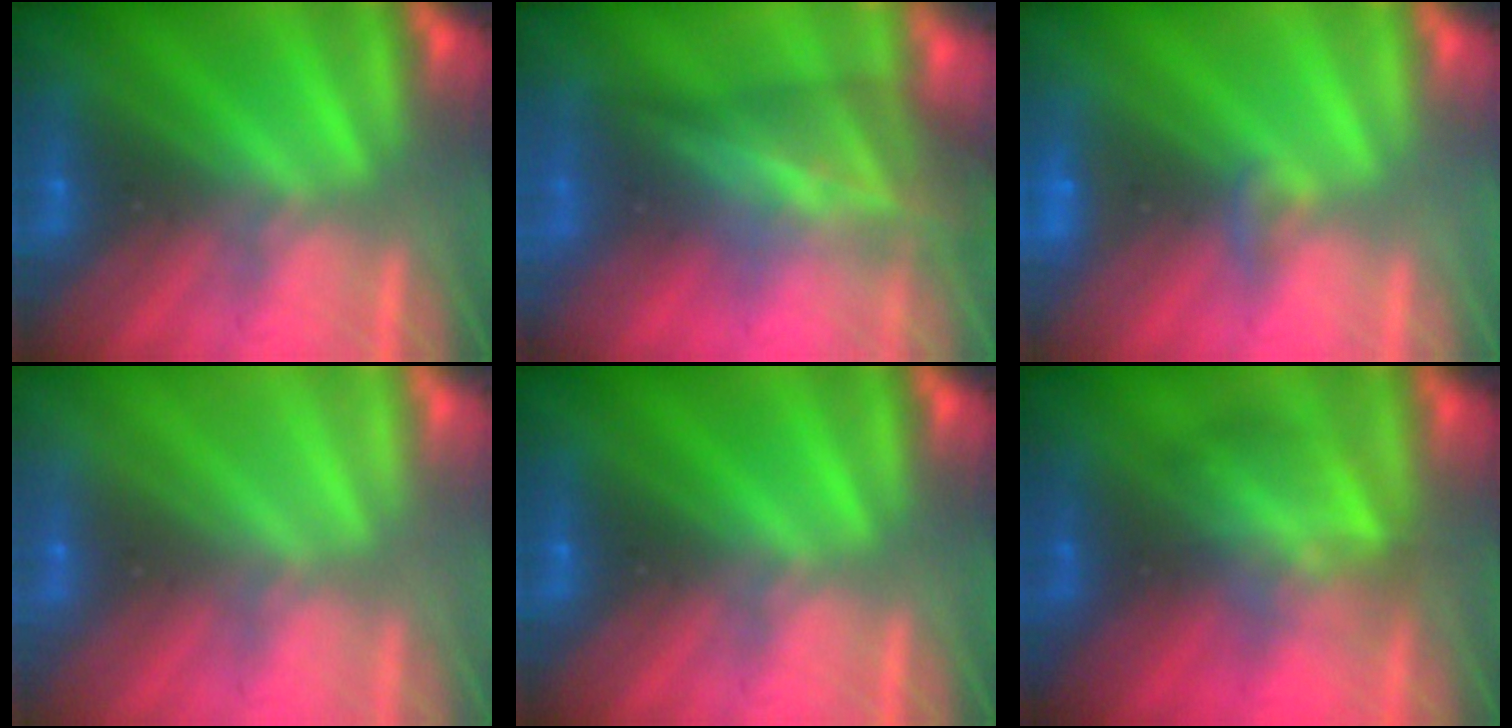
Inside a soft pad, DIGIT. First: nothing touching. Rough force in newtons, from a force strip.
{"total": 7.9}
{"total": 1.4}
{"total": 3.1}
{"total": 0.0}
{"total": 2.8}